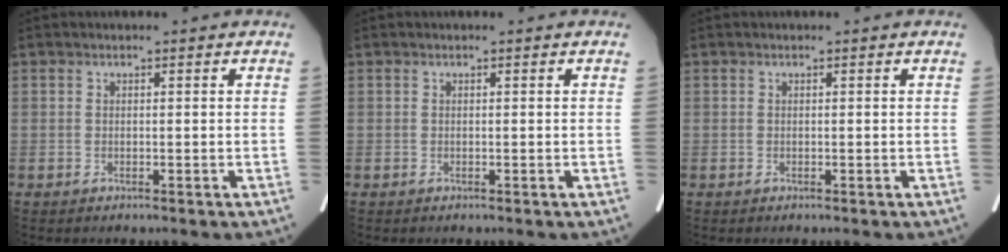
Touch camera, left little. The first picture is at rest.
{"total": 0.0}
{"total": 0.0}